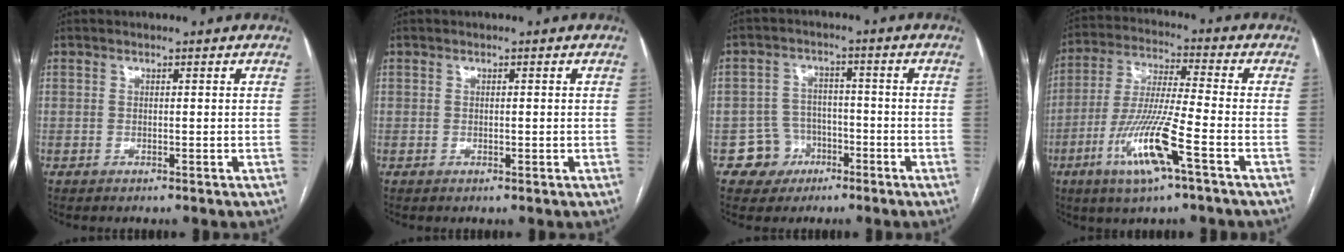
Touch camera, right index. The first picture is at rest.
{"total": 0.7, "force": [-0.1, 0.3, 0.7], "torque": [-0.012, -0.001, 0.001]}
{"total": 5.7, "force": [-2.6, 5.1, 0.2], "torque": [0.006, 0.017, -0.035]}
{"total": 12.9, "force": [-5.6, 0.4, 11.6], "torque": [-0.236, -0.015, -0.107]}